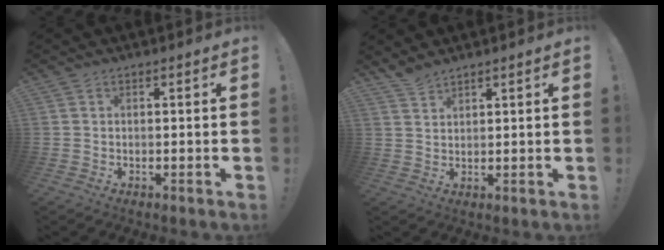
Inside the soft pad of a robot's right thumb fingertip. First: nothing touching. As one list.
[{"total": 3.4, "force": [3.2, 0.7, 0.9], "torque": [-0.014, -0.019, 0.059]}]